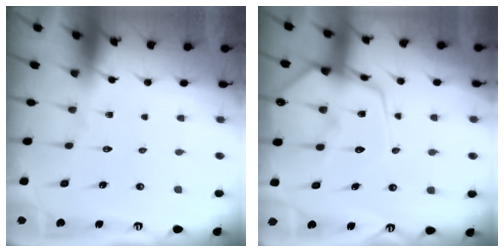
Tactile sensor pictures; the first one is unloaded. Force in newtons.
{"total": 12.5, "press": 12.4, "slide": 1.3}